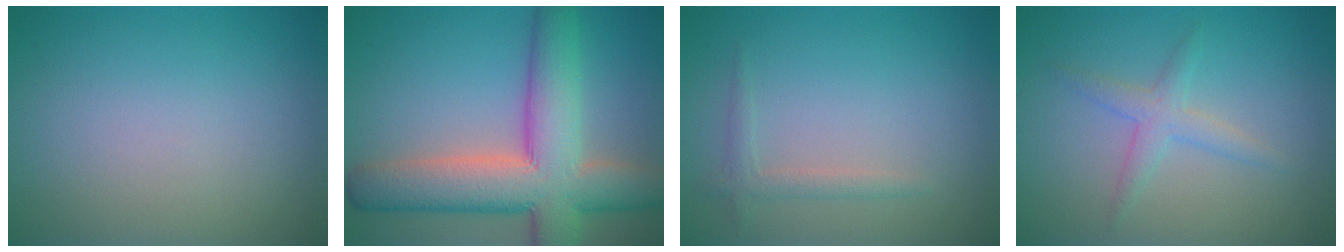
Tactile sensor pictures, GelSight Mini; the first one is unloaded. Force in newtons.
{"total": 10.6, "press": 10.6, "slide": 0.6}
{"total": 1.4, "press": 1.4, "slide": 0.1}
{"total": 2.1, "press": 2.1, "slide": 0.1}